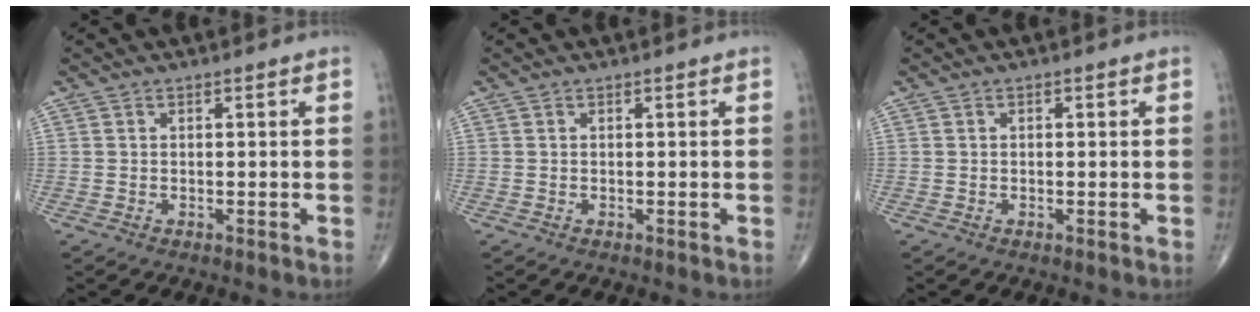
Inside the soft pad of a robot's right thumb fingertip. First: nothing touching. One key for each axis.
{"total": 0.0}
{"total": 0.5, "fx": 0.2, "fy": 0.3, "fz": 0.4, "tx": -0.003, "ty": 0.001, "tz": 0.002}